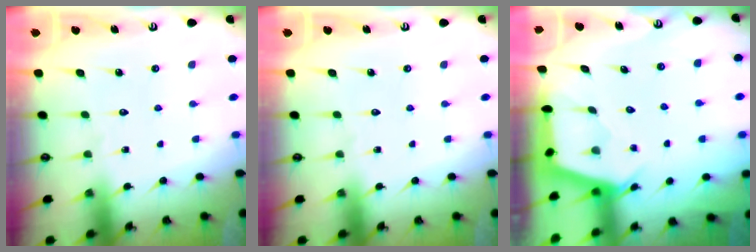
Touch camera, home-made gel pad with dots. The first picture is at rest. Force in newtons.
{"total": 0.0}
{"total": 2.7, "press": 2.7, "slide": 0.3}